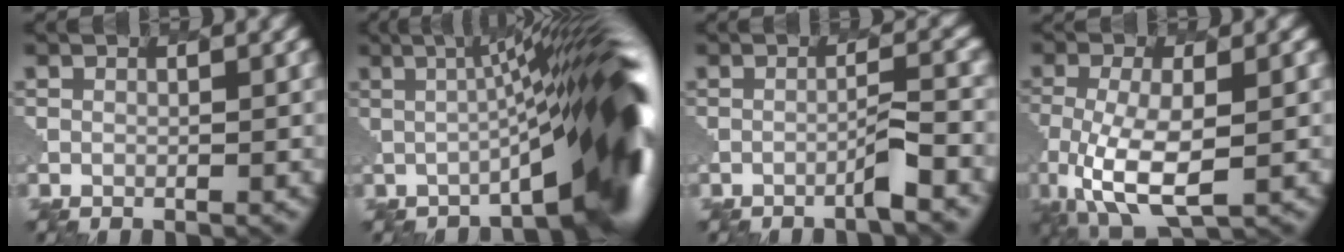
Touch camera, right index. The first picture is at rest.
{"total": 10.2, "force": [-0.6, 1.1, 10.1], "torque": [-0.102, 0.030, -0.039]}
{"total": 2.5, "force": [-1.3, -1.9, -0.9], "torque": [-0.009, 0.029, -0.049]}
{"total": 6.3, "force": [-2.6, 2.8, 5.0], "torque": [-0.133, -0.026, -0.059]}